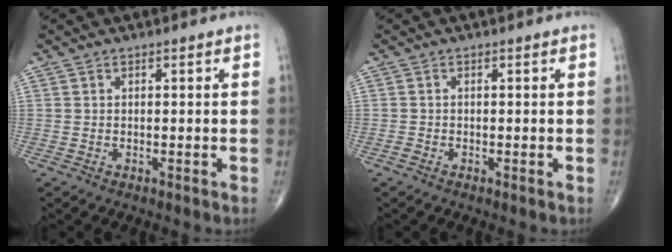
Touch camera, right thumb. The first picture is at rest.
{"total": 0.6, "force": [-0.4, 0.2, 0.4], "torque": [-0.011, -0.002, -0.012]}